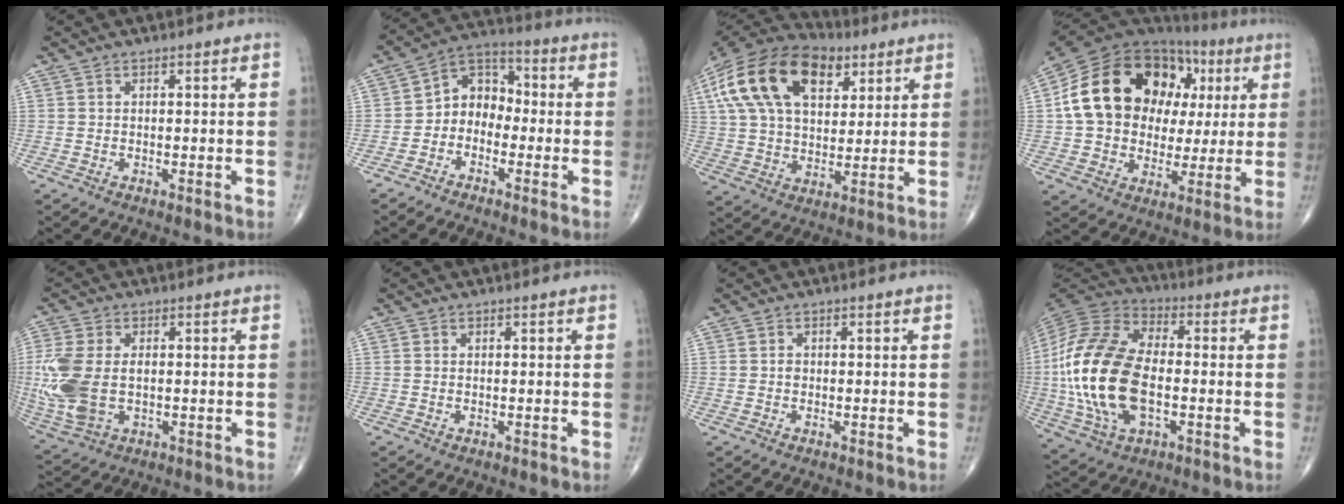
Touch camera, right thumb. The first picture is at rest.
{"total": 7.8, "force": [-1.9, 6.2, 4.4], "torque": [-0.040, 0.042, -0.055]}
{"total": 23.6, "force": [9.7, 13.7, 16.6], "torque": [-0.301, 0.012, 0.167]}
{"total": 24.0, "force": [4.8, 17.8, 15.5], "torque": [-0.235, 0.034, 0.084]}
{"total": 15.8, "force": [-0.4, 9.8, 12.4], "torque": [-0.302, -0.009, 0.004]}
{"total": 0.0}
{"total": 0.9, "force": [-0.1, 0.8, 0.5], "torque": [-0.007, 0.002, -0.002]}
{"total": 23.1, "force": [-2.5, 12.9, 19.0], "torque": [-0.400, 0.007, -0.046]}